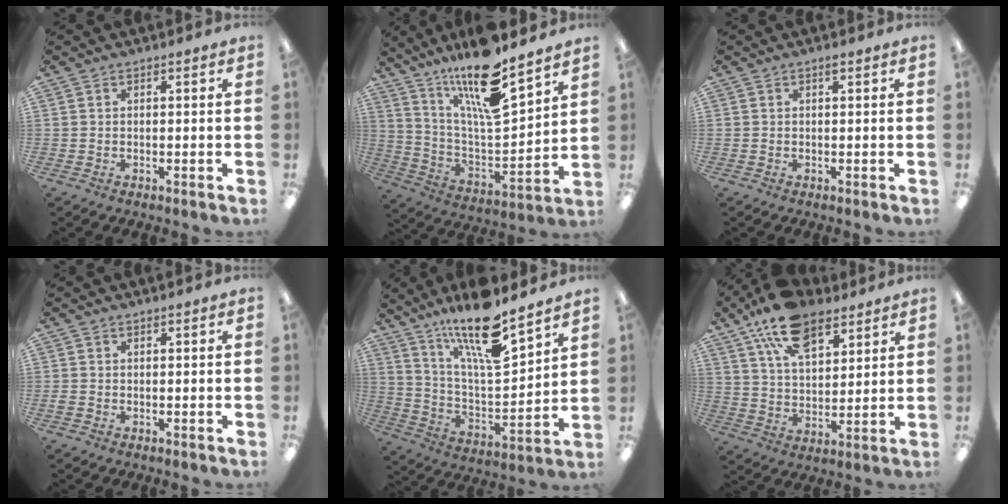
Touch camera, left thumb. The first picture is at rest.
{"total": 17.4, "force": [13.8, 3.1, 10.2], "torque": [-0.195, -0.093, 0.234]}
{"total": 0.8, "force": [0.5, 0.1, 0.6], "torque": [-0.014, 0.002, 0.008]}
{"total": 0.7, "force": [-0.1, 0.6, 0.3], "torque": [-0.004, 0.004, -0.003]}
{"total": 17.9, "force": [13.7, 3.9, 10.8], "torque": [-0.196, -0.085, 0.228]}
{"total": 16.0, "force": [10.1, 8.4, 9.2], "torque": [-0.159, -0.038, 0.183]}